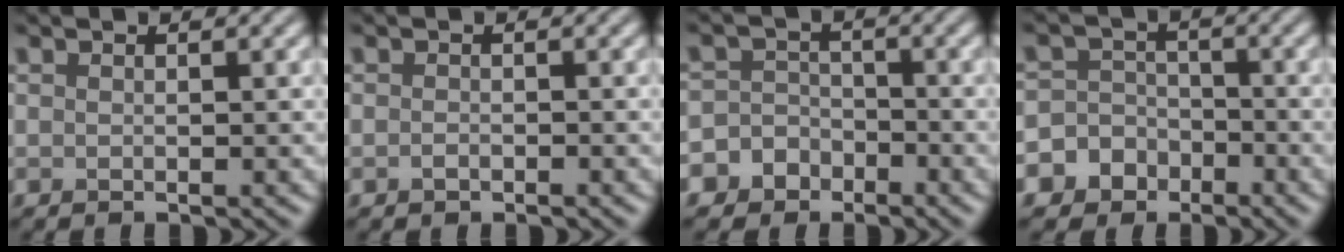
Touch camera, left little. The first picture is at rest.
{"total": 0.7, "force": [-0.4, 0.4, 0.4], "torque": [-0.008, -0.002, -0.007]}
{"total": 5.5, "force": [-3.3, 4.4, 0.4], "torque": [0.017, -0.005, -0.078]}
{"total": 7.3, "force": [-4.0, 6.1, 0.7], "torque": [-0.006, -0.005, -0.090]}